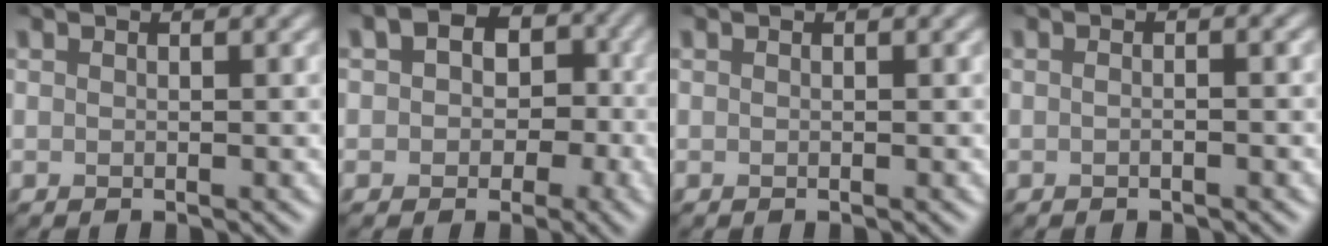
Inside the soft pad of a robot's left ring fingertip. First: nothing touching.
{"total": 6.1, "force": [1.0, 4.7, 3.7], "torque": [-0.023, 0.005, 0.009]}
{"total": 0.0}
{"total": 1.1, "force": [-0.2, 0.3, 1.0], "torque": [-0.015, -0.004, -0.008]}